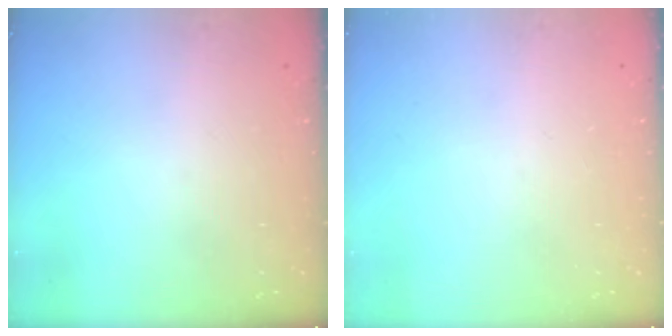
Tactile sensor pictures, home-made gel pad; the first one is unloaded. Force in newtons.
{"total": 0.0}